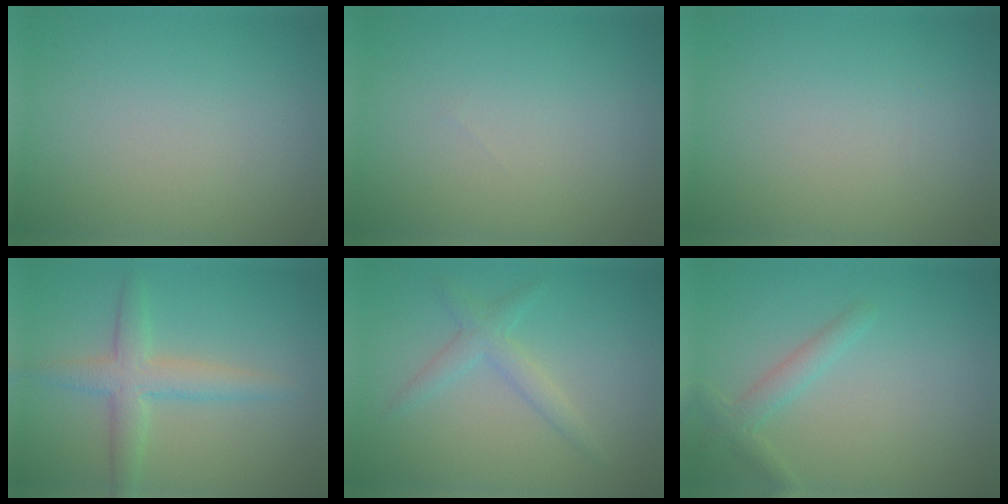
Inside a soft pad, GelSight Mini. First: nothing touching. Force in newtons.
{"total": 0.0}
{"total": 0.0}
{"total": 3.7, "press": 3.7, "slide": 0.1}
{"total": 2.2, "press": 2.2, "slide": 0.2}
{"total": 2.0, "press": 2.0, "slide": 0.1}